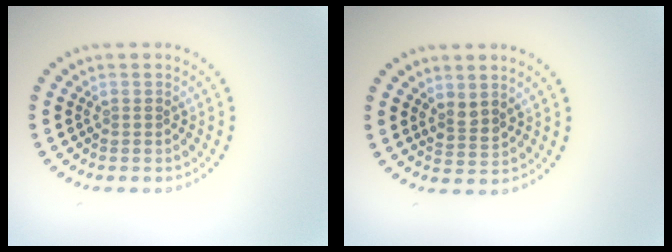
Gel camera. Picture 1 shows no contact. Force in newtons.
{"total": 1.6, "press": 1.3, "slide": 1.0}